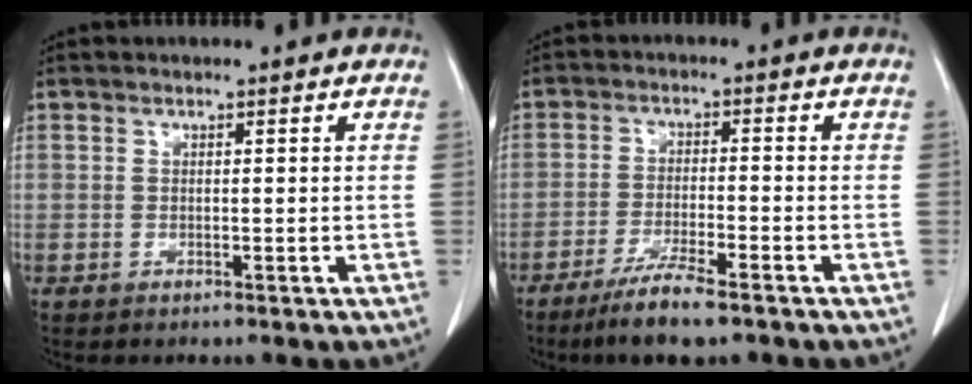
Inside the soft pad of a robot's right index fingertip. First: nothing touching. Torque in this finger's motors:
{"motor_torque": [0.53, -0.58, 0.27, 0.08]}